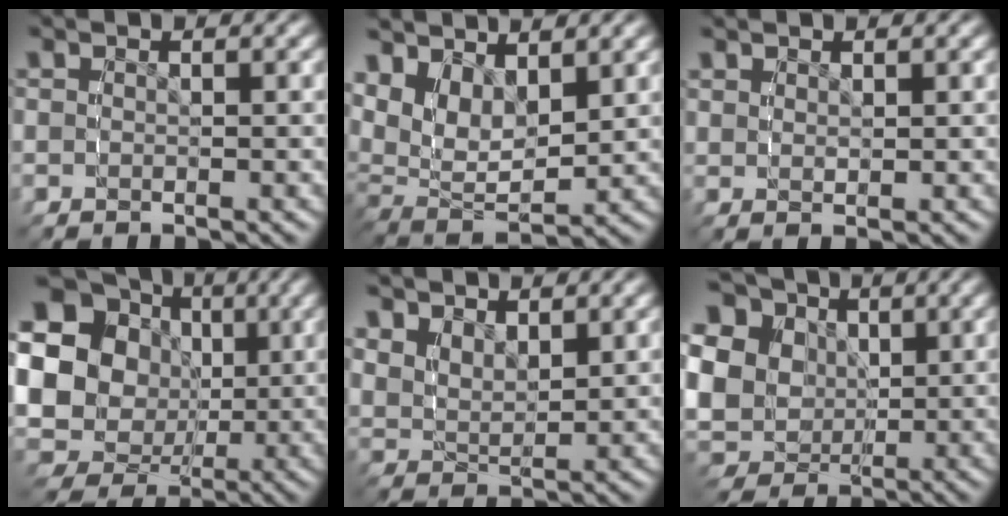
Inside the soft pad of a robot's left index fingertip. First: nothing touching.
{"total": 8.4, "force": [2.2, 6.3, 5.1], "torque": [-0.124, -0.014, 0.036]}
{"total": 1.3, "force": [1.1, -0.6, 0.2], "torque": [0.007, -0.001, 0.025]}
{"total": 18.7, "force": [1.2, 16.3, 9.0], "torque": [-0.197, -0.035, 0.017]}
{"total": 3.5, "force": [2.4, 2.0, 1.6], "torque": [-0.046, -0.014, 0.051]}
{"total": 13.1, "force": [2.7, 11.1, 6.5], "torque": [-0.141, -0.013, 0.037]}